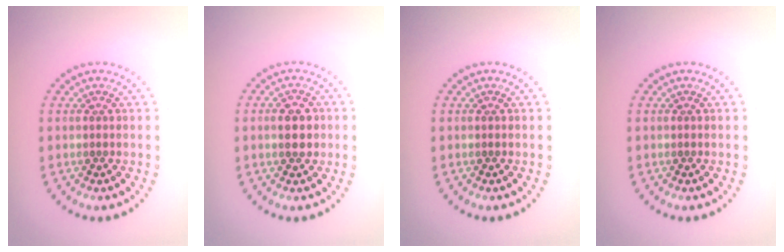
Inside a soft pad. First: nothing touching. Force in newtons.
{"total": 2.7, "press": 2.7, "slide": 0.2}
{"total": 0.0}
{"total": 0.0}